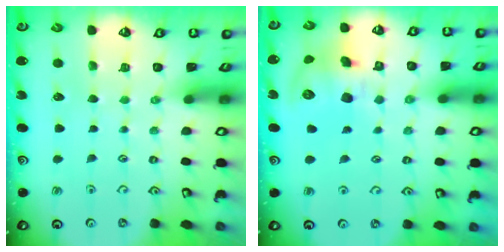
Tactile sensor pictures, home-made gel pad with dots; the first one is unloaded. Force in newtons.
{"total": 12.9, "press": 12.7, "slide": 2.1}